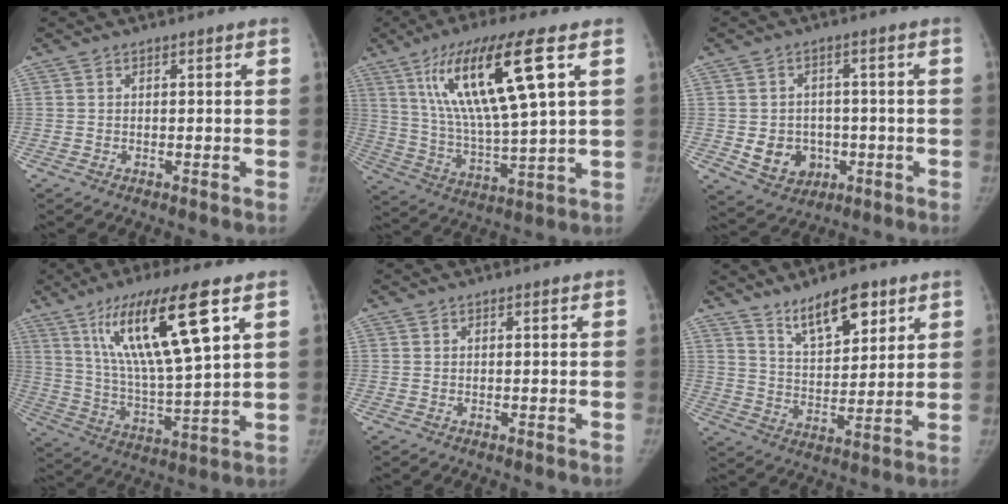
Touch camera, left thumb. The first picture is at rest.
{"total": 19.3, "force": [7.8, 3.4, 17.3], "torque": [-0.324, -0.024, 0.141]}
{"total": 8.0, "force": [-1.8, 6.9, 3.7], "torque": [-0.027, 0.009, -0.014]}
{"total": 19.5, "force": [9.0, 3.6, 16.8], "torque": [-0.296, -0.038, 0.165]}
{"total": 0.0}
{"total": 11.0, "force": [7.3, 4.4, 6.9], "torque": [-0.092, -0.046, 0.131]}